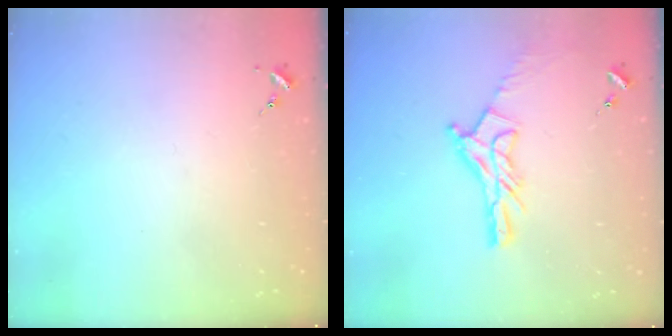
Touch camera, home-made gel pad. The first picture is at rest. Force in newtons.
{"total": 12.7, "press": 12.7, "slide": 0.7}